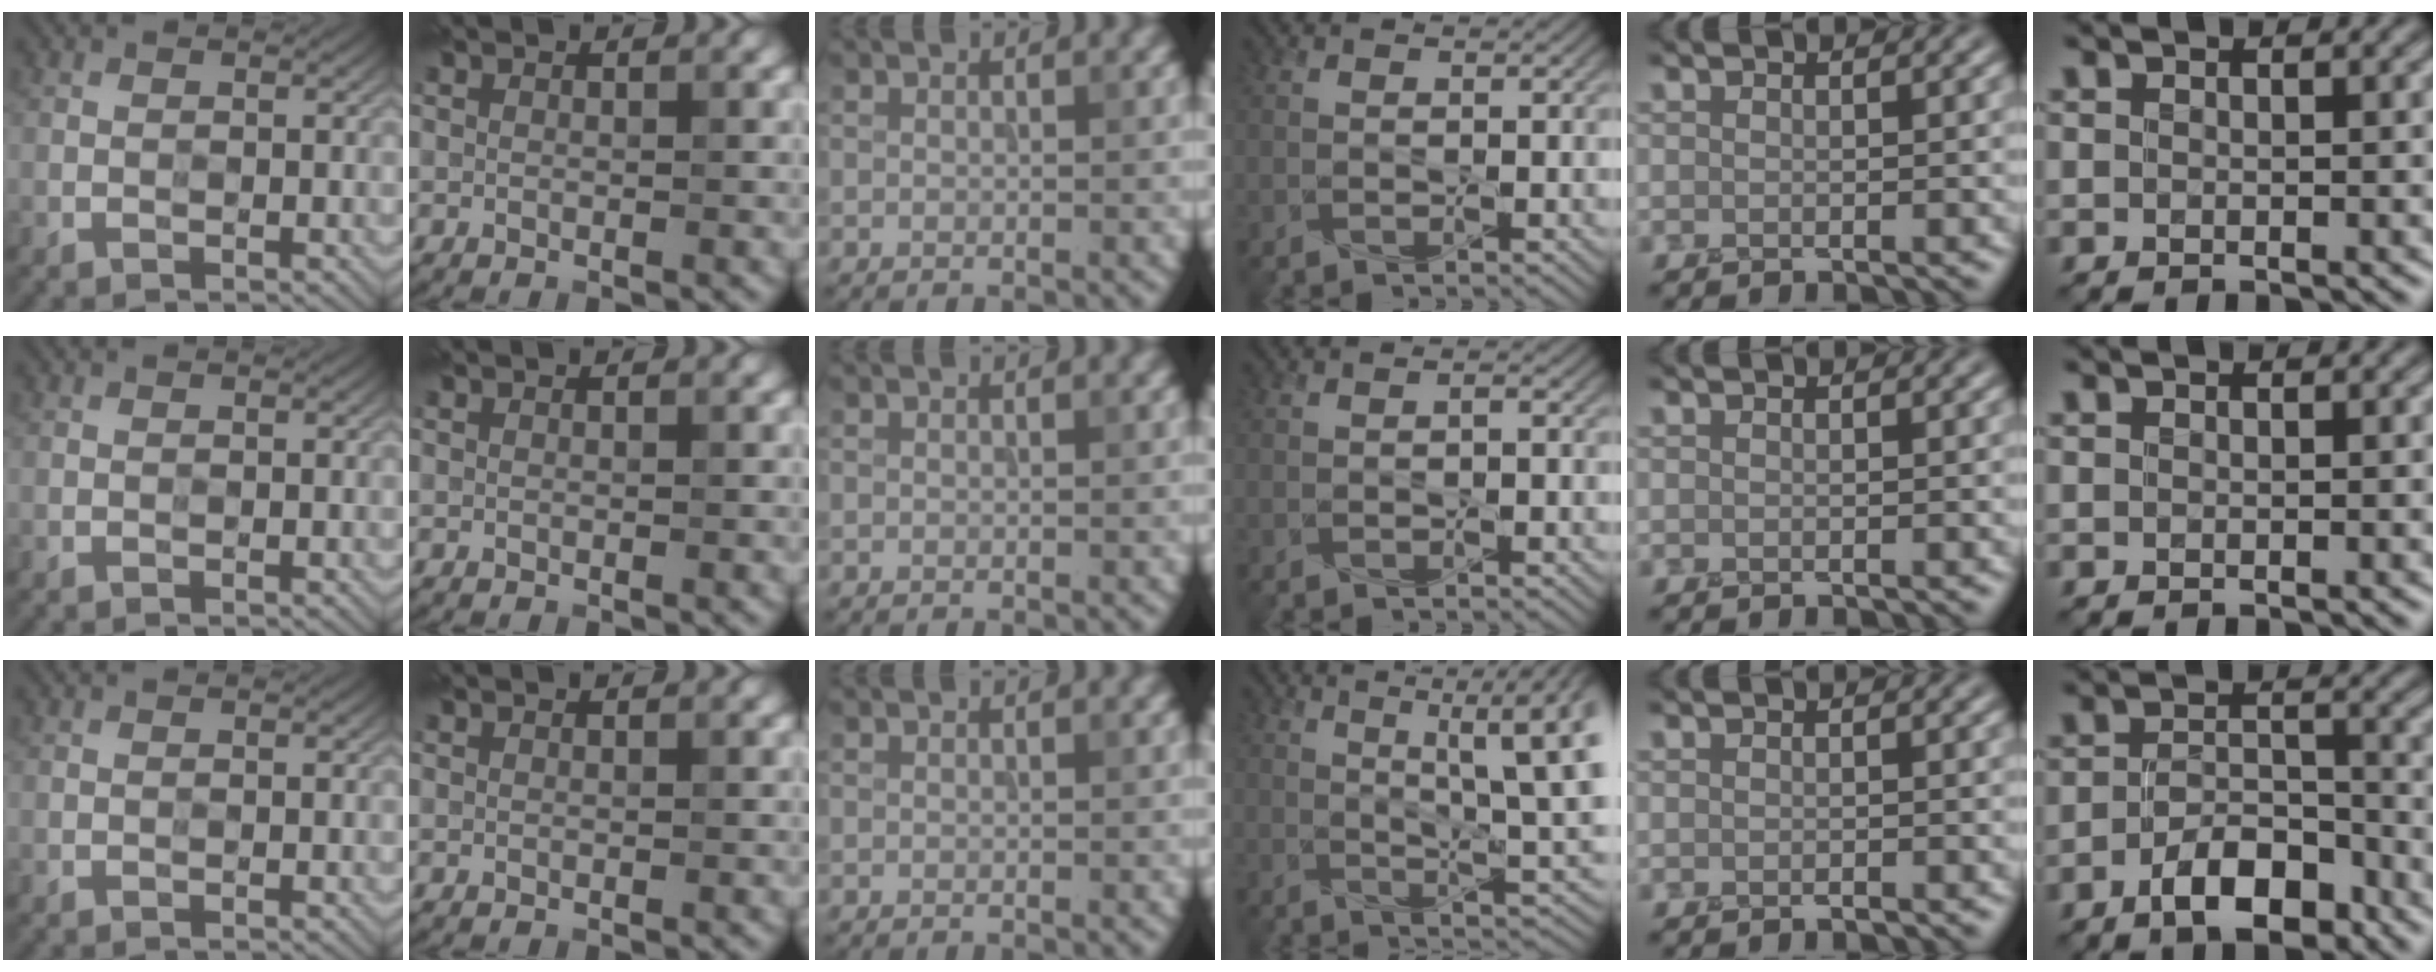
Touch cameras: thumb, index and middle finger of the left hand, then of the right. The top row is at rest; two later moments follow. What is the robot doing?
{"motion": "screw", "object": "mustard bottle"}